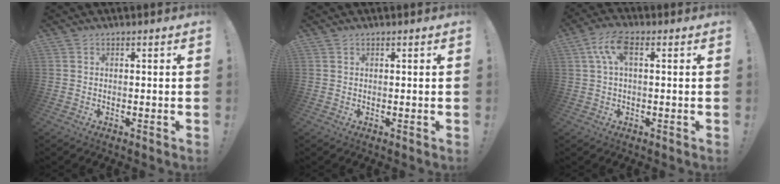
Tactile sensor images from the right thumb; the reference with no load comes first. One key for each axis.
{"total": 0.0}
{"total": 8.1, "fx": 1.9, "fy": 3.5, "fz": 7.0, "tx": -0.140, "ty": 0.011, "tz": 0.041}